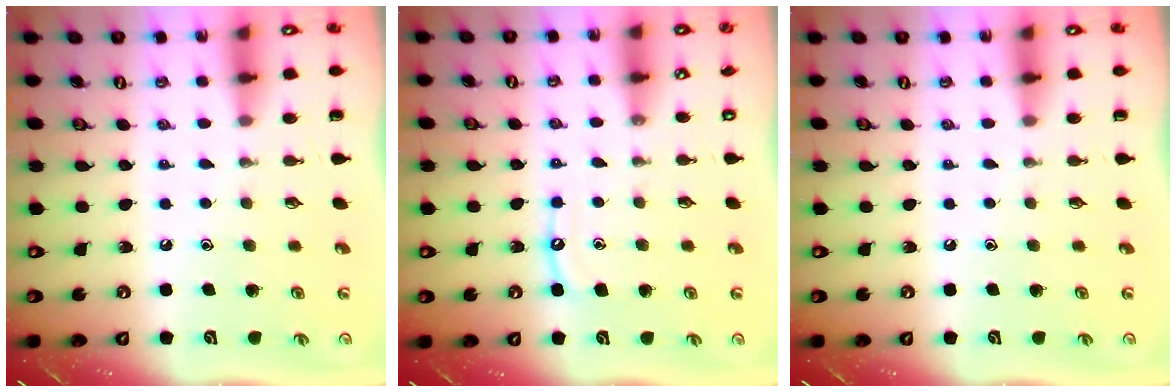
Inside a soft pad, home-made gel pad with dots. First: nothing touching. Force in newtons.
{"total": 6.1, "press": 6.1, "slide": 0.6}
{"total": 0.0}